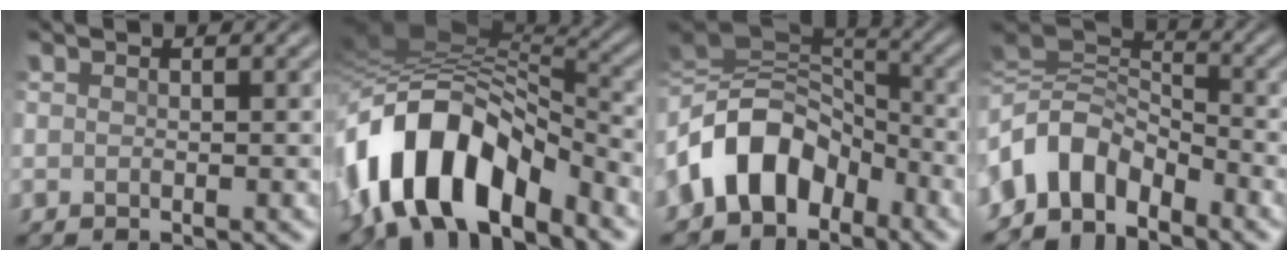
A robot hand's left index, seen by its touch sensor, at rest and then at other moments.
{"total": 12.5, "force": [-6.3, 6.5, 8.6], "torque": [-0.149, 0.007, -0.120]}
{"total": 10.0, "force": [-4.1, 6.9, 5.9], "torque": [-0.098, 0.017, -0.095]}
{"total": 7.3, "force": [-3.8, 4.7, 4.2], "torque": [-0.073, 0.005, -0.083]}